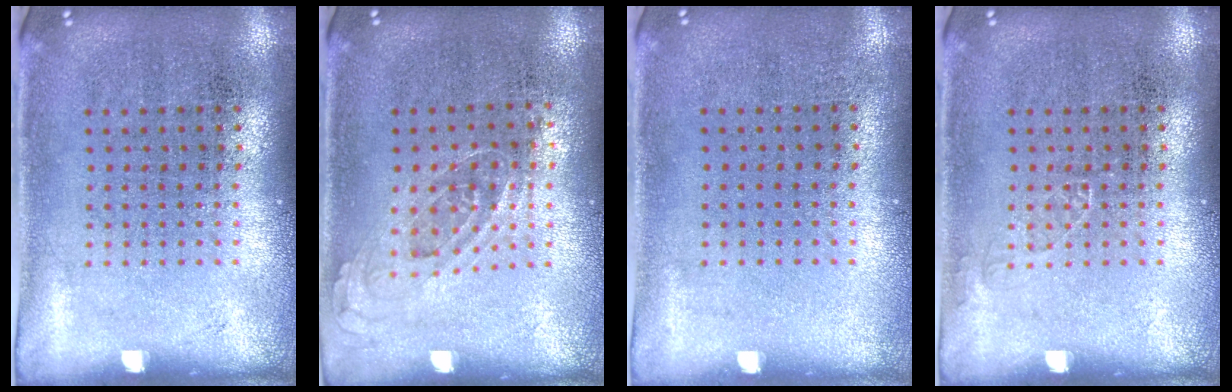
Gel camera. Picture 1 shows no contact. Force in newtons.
{"total": 0.8, "press": 0.7, "slide": 0.5}
{"total": 0.0}
{"total": 0.6, "press": 0.6, "slide": 0.0}